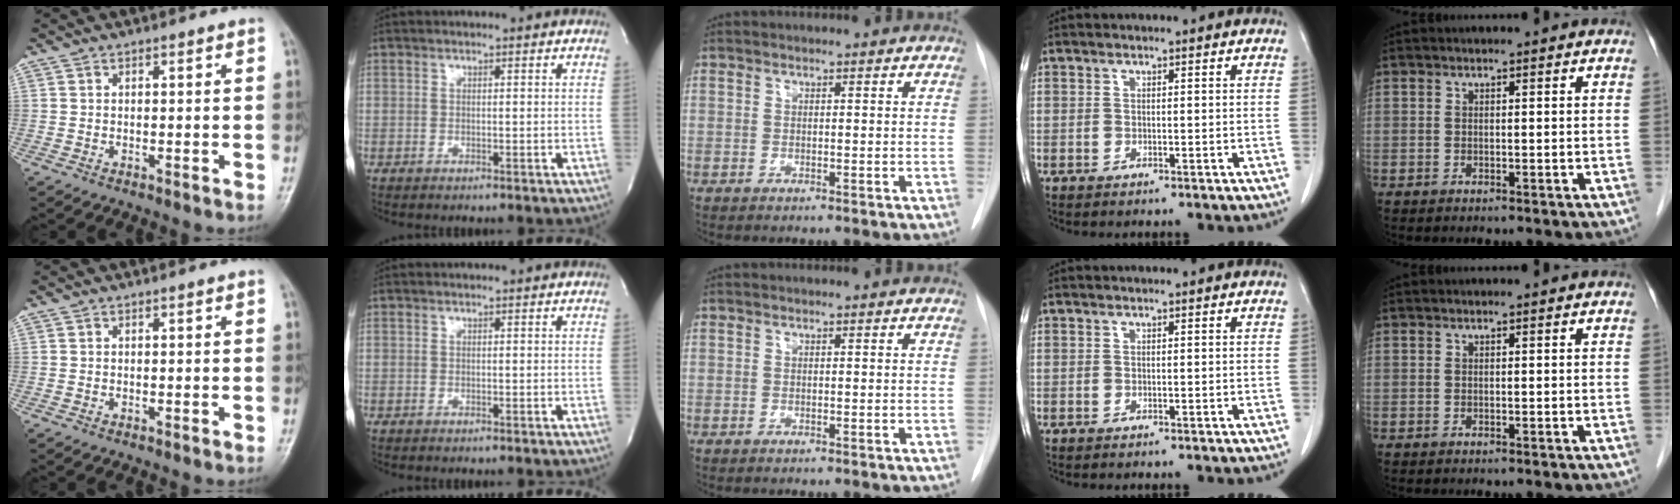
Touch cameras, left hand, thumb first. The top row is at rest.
{}